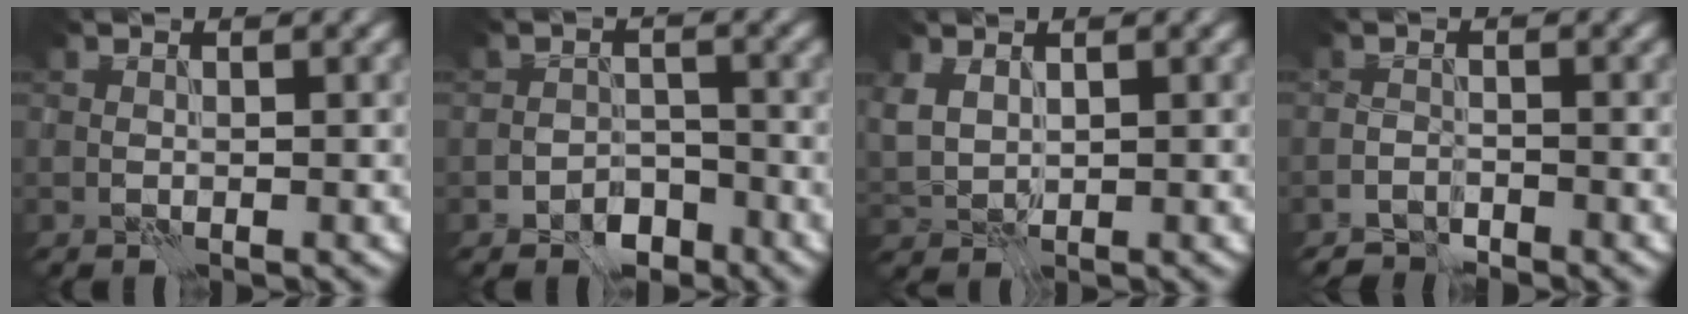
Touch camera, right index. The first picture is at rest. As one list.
[{"total": 2.7, "force": [-2.1, 1.4, 0.8], "torque": [-0.006, 0.003, -0.039]}, {"total": 1.6, "force": [1.3, 0.7, 0.5], "torque": [-0.023, -0.001, 0.034]}, {"total": 1.8, "force": [-1.8, 0.2, -0.1], "torque": [0.004, 0.004, -0.035]}]